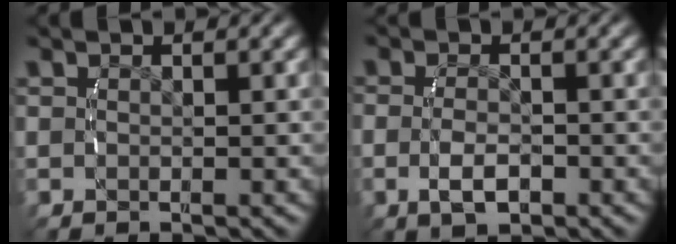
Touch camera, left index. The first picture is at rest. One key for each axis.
{"total": 2.8, "fx": -1.2, "fy": 1.5, "fz": 2.1, "tx": -0.038, "ty": -0.009, "tz": -0.018}